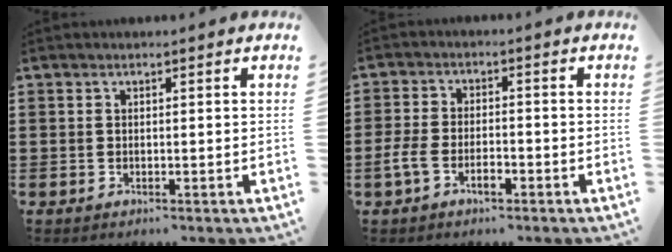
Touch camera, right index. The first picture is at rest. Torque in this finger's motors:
{"motor_torque": [1.08, 1.06, 0.39, 0.08]}